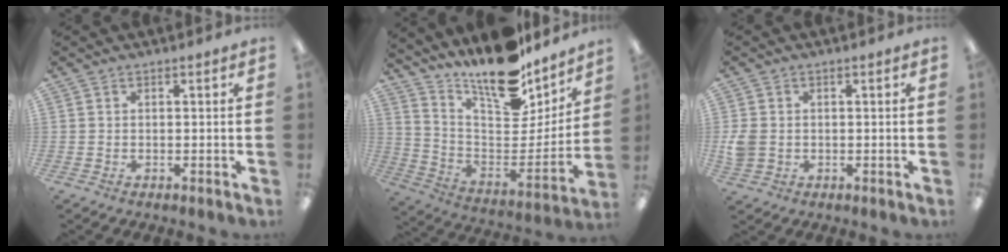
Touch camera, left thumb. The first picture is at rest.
{"total": 17.1, "force": [15.4, 4.7, 5.8], "torque": [-0.092, -0.137, 0.266]}
{"total": 3.9, "force": [-0.1, 3.3, 2.1], "torque": [-0.036, 0.002, -0.002]}